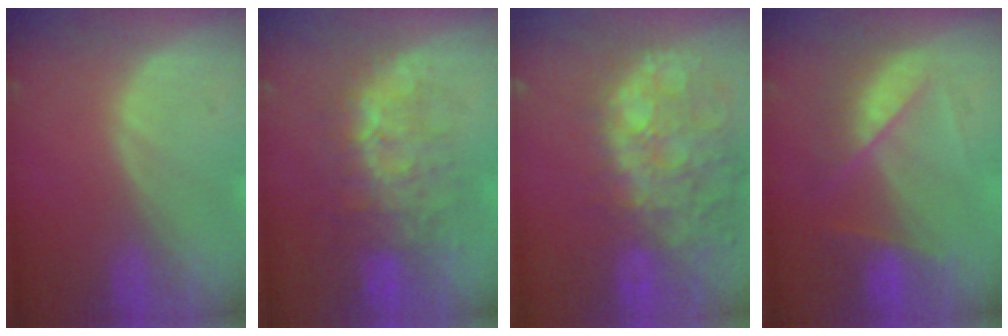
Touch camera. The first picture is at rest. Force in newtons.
{"total": 8.7, "press": 8.1, "slide": 3.1}
{"total": 14.0, "press": 11.6, "slide": 7.9}
{"total": 7.3, "press": 6.6, "slide": 3.3}